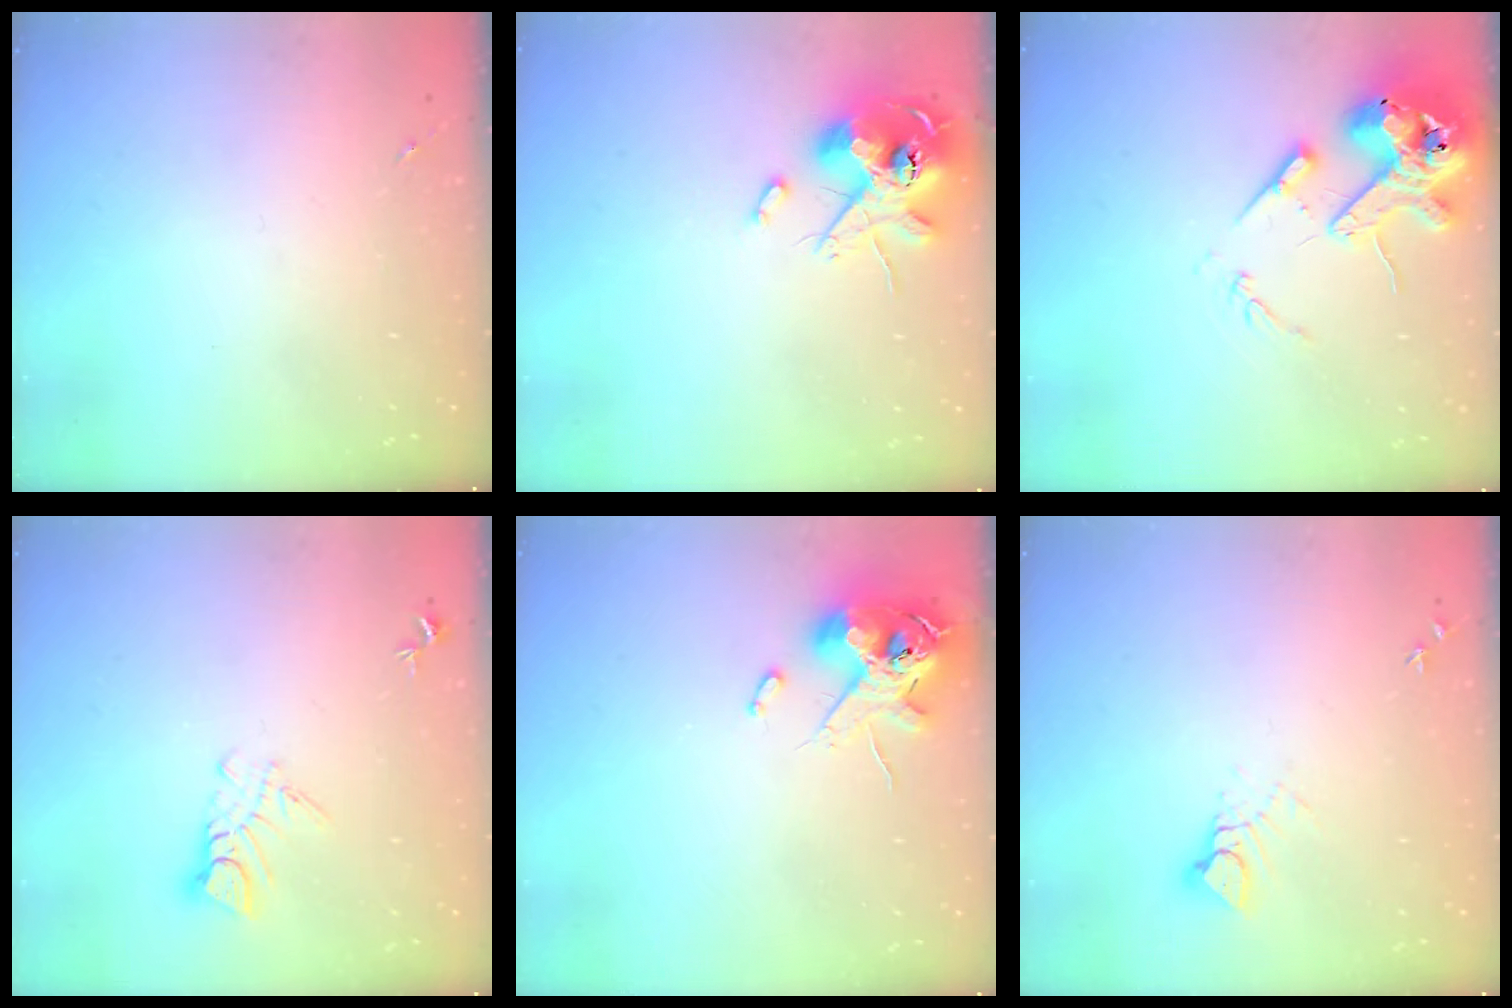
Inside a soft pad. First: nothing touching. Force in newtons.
{"total": 14.2, "press": 14.0, "slide": 2.0}
{"total": 16.3, "press": 16.0, "slide": 2.6}
{"total": 5.9, "press": 5.9, "slide": 0.5}
{"total": 12.6, "press": 12.4, "slide": 2.1}
{"total": 4.0, "press": 3.9, "slide": 0.4}